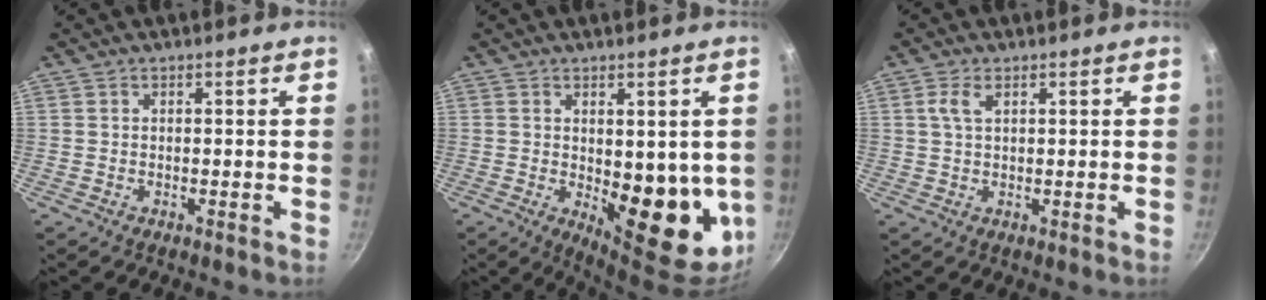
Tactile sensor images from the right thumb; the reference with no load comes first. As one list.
[{"total": 15.2, "force": [-1.0, 7.4, 13.3], "torque": [-0.137, -0.033, 0.003]}, {"total": 2.9, "force": [1.2, 1.5, 2.2], "torque": [-0.043, 0.000, 0.022]}]